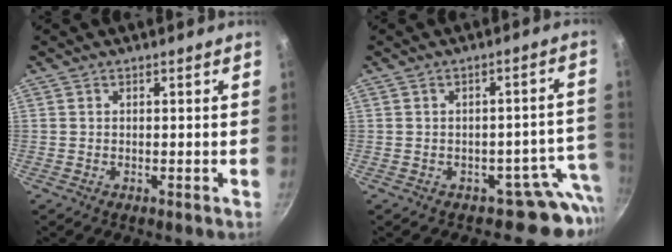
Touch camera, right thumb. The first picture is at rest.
{"total": 7.5, "force": [-4.0, 5.8, 2.7], "torque": [0.056, 0.053, -0.044]}